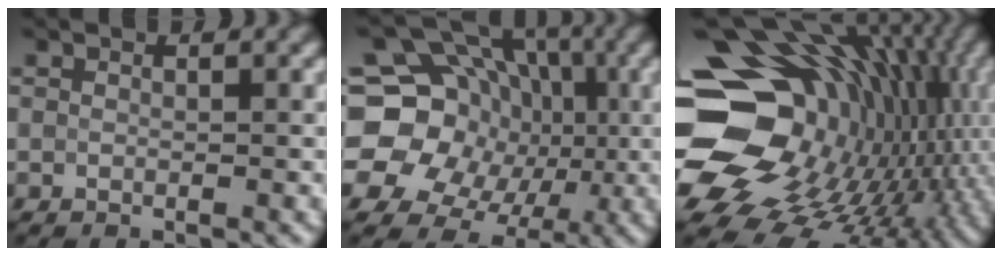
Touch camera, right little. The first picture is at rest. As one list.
[{"total": 19.0, "force": [-1.6, 17.0, 8.4], "torque": [-0.176, 0.006, -0.053]}, {"total": 20.8, "force": [-0.4, 15.7, 13.6], "torque": [-0.260, -0.014, 0.012]}]